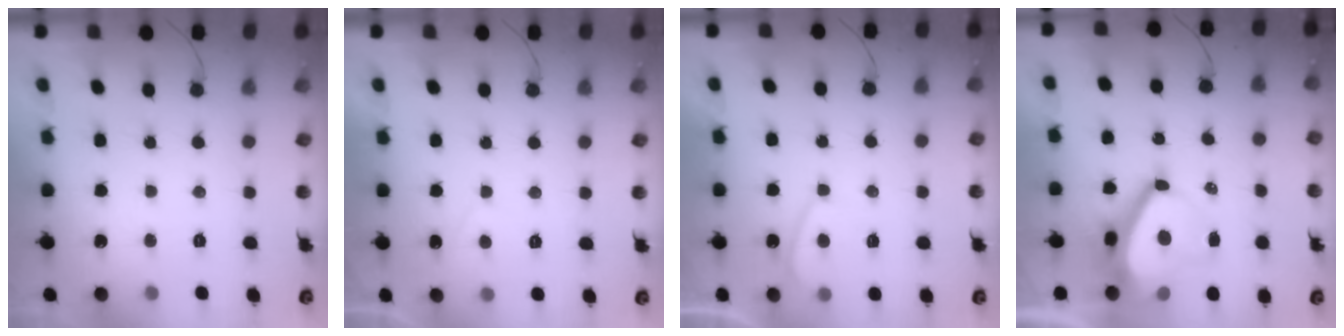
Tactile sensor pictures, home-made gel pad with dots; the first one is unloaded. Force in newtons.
{"total": 1.5, "press": 1.3, "slide": 0.7}
{"total": 2.8, "press": 2.8, "slide": 0.7}
{"total": 10.9, "press": 10.7, "slide": 1.7}